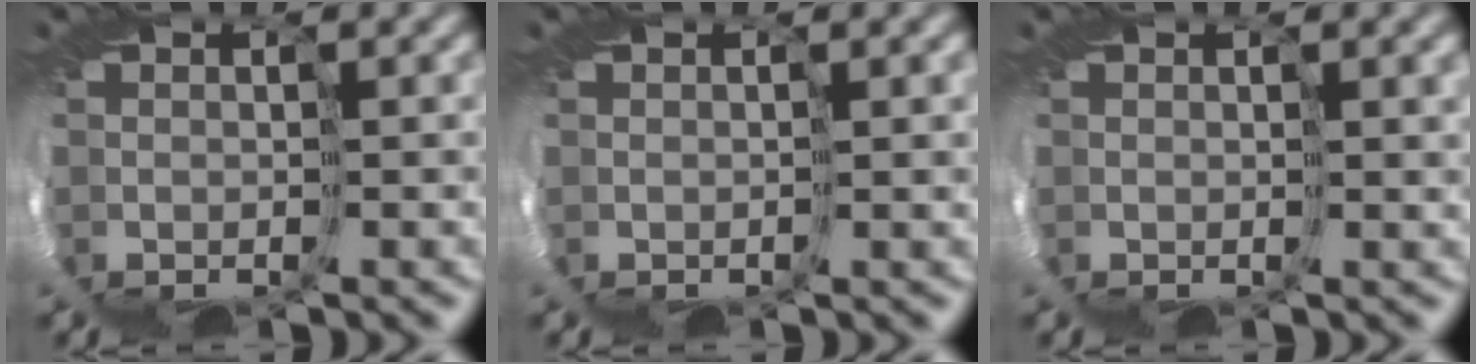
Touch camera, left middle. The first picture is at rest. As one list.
[{"total": 1.2, "force": [0.5, -0.1, 1.1], "torque": [-0.019, 0.000, 0.005]}, {"total": 2.7, "force": [1.1, 0.6, 2.4], "torque": [-0.041, 0.004, 0.015]}]